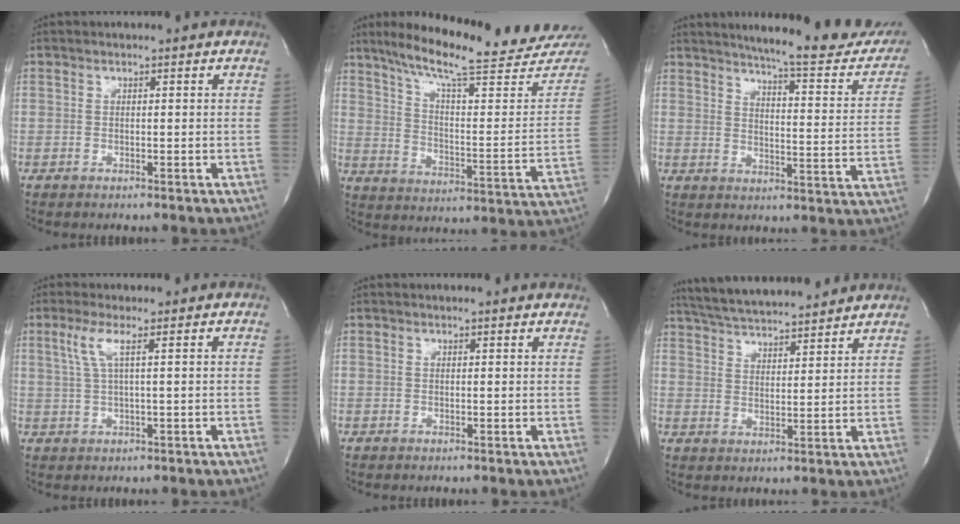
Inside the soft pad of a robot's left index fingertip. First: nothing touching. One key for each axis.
{"total": 25.2, "fx": 22.1, "fy": 2.1, "fz": 11.9, "tx": -0.185, "ty": -0.066, "tz": 0.292}
{"total": 21.2, "fx": 19.0, "fy": 2.7, "fz": 9.2, "tx": -0.122, "ty": -0.068, "tz": 0.220}
{"total": 3.3, "fx": 1.3, "fy": -0.3, "fz": 3.1, "tx": -0.076, "ty": 0.000, "tz": 0.031}
{"total": 4.9, "fx": 4.6, "fy": 0.4, "fz": 1.5, "tx": -0.025, "ty": 0.008, "tz": 0.039}
{"total": 15.3, "fx": 14.0, "fy": 1.6, "fz": 5.8, "tx": -0.108, "ty": 0.024, "tz": 0.217}